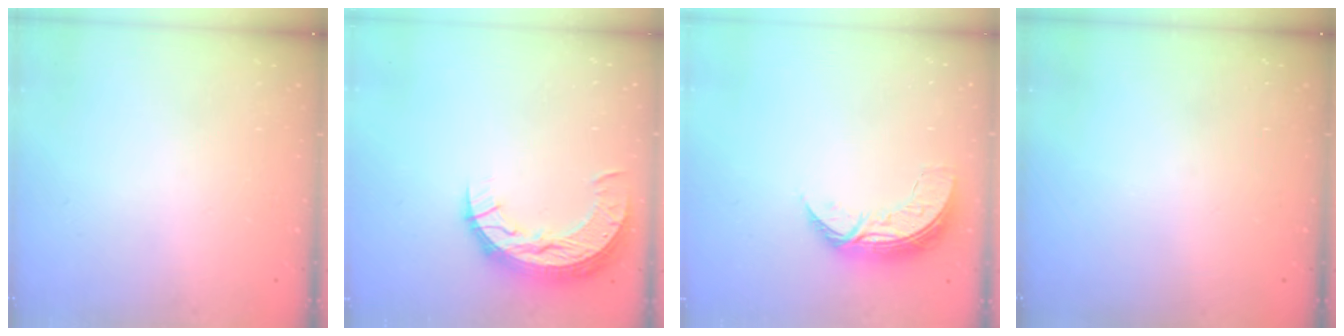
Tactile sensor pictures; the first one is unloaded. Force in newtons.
{"total": 12.2, "press": 12.2, "slide": 0.9}
{"total": 7.8, "press": 7.8, "slide": 0.7}
{"total": 0.0}